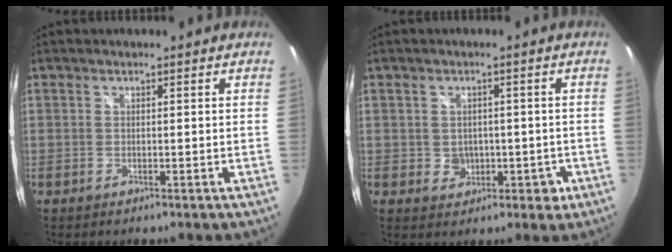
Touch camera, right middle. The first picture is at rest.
{"total": 4.7, "force": [-0.9, 4.2, 1.8], "torque": [-0.030, 0.007, -0.001]}